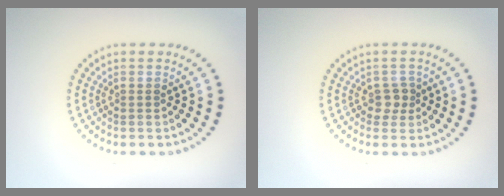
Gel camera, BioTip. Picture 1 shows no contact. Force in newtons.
{"total": 1.6, "press": 1.4, "slide": 0.8}